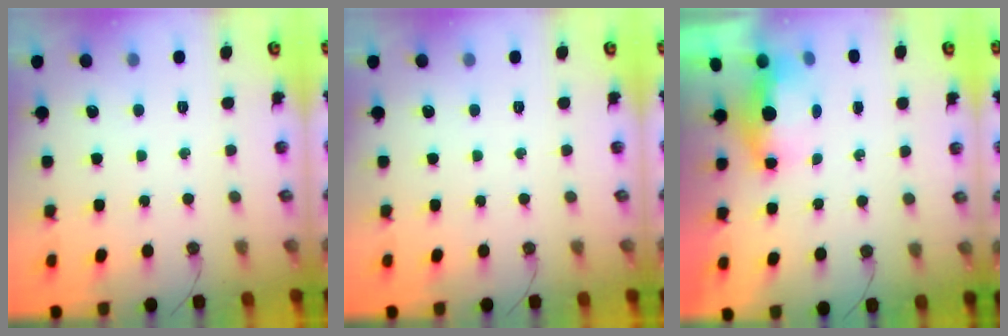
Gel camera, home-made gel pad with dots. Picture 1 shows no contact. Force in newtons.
{"total": 0.0}
{"total": 5.7, "press": 5.7, "slide": 0.8}